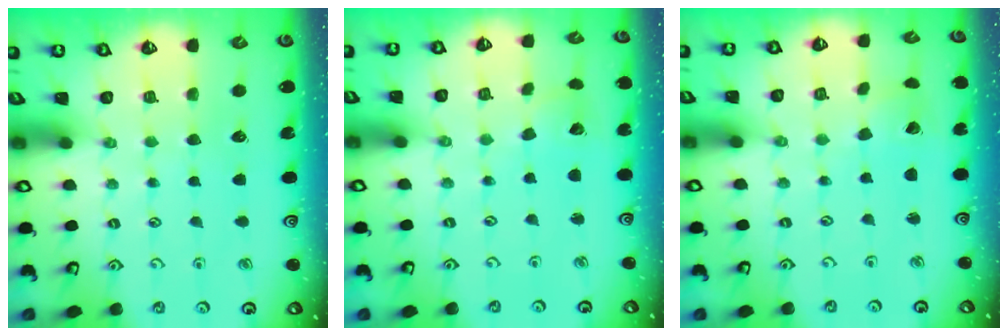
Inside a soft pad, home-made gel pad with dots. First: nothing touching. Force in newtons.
{"total": 2.3, "press": 2.3, "slide": 0.4}
{"total": 2.9, "press": 2.9, "slide": 0.2}